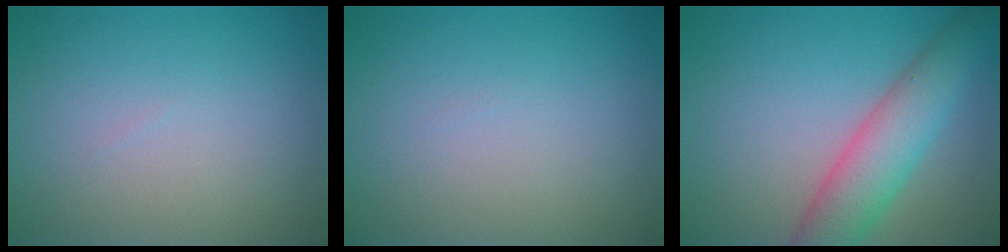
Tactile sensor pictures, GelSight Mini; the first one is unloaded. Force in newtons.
{"total": 0.0}
{"total": 5.9, "press": 5.9, "slide": 0.2}